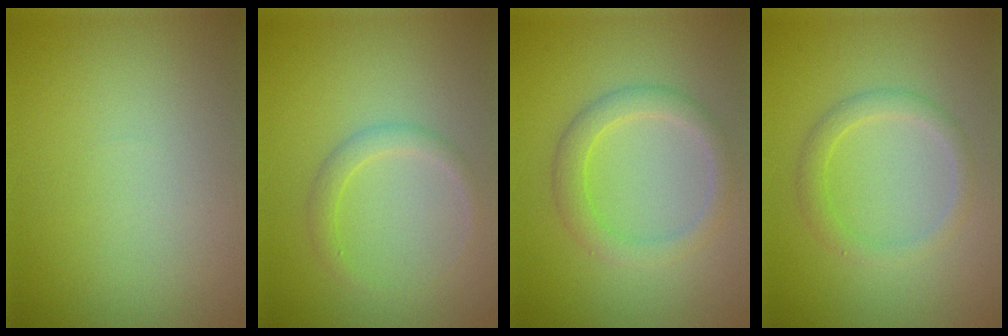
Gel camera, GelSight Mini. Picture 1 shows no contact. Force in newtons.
{"total": 1.6, "press": 1.6, "slide": 0.1}
{"total": 2.7, "press": 2.6, "slide": 0.3}
{"total": 2.0, "press": 2.0, "slide": 0.1}